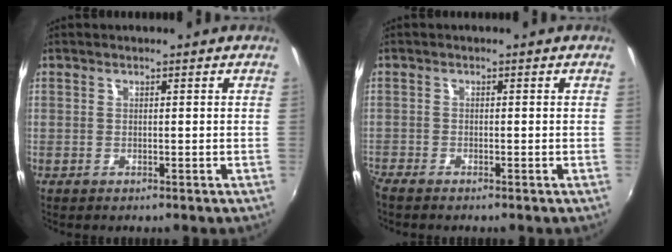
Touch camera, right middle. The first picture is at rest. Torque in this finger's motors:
{"motor_torque": [1.08, -1.06, 0.54, 0.21]}